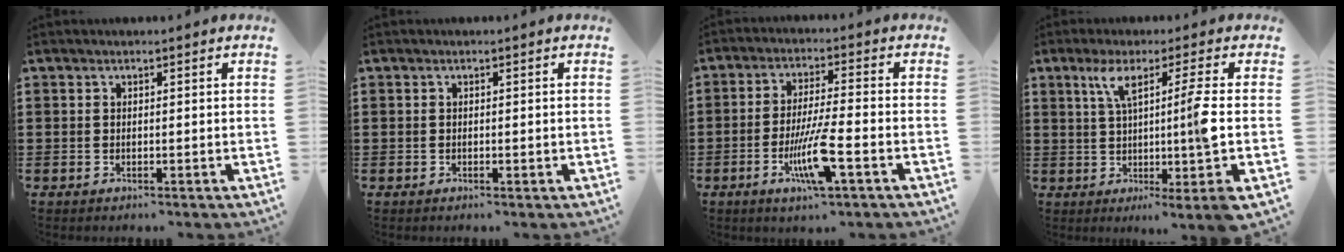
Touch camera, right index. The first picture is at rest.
{"total": 0.0}
{"total": 8.7, "force": [-3.6, 1.0, 7.8], "torque": [-0.158, -0.015, -0.069]}
{"total": 10.1, "force": [1.4, -0.8, 10.0], "torque": [-0.180, -0.001, 0.009]}